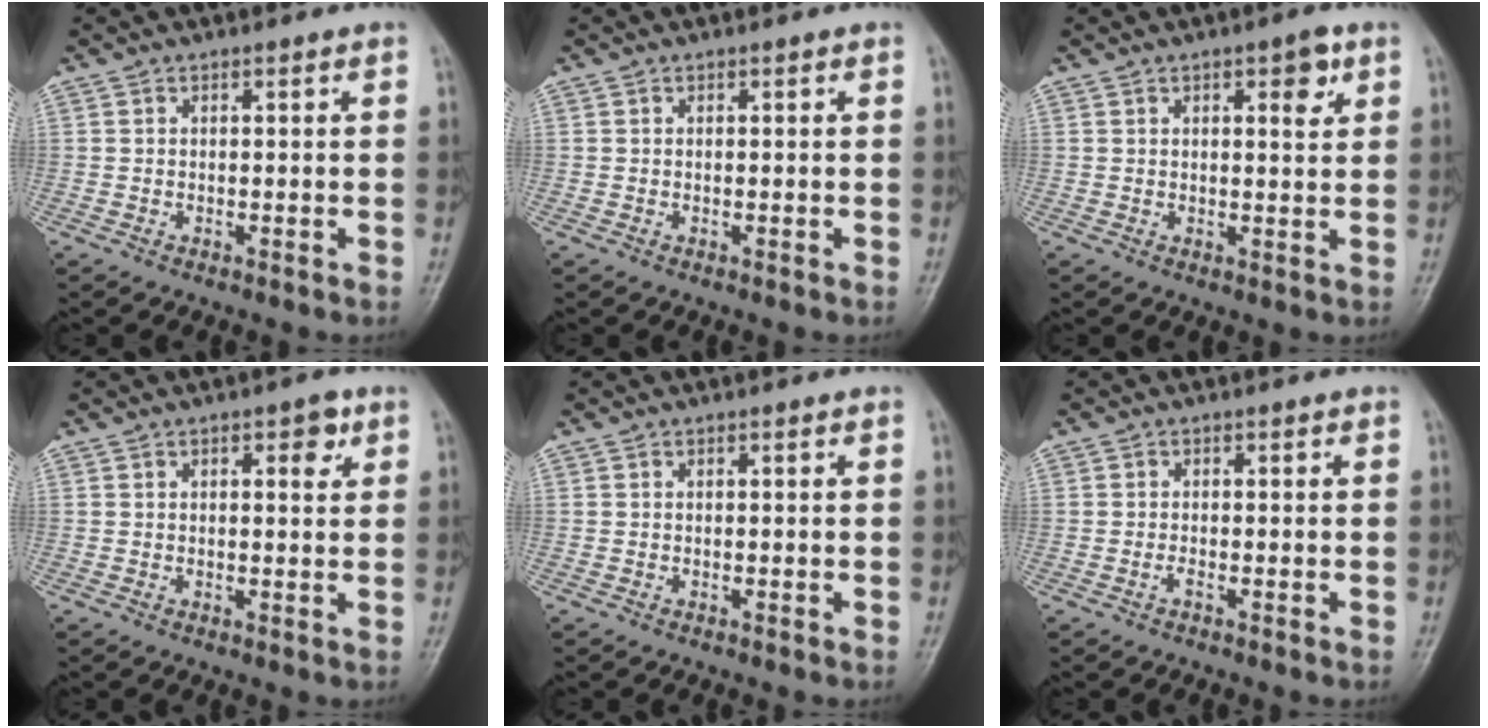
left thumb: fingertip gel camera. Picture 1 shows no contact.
{"total": 0.0}
{"total": 4.4, "force": [2.1, 1.6, 3.5], "torque": [-0.037, -0.008, 0.027]}
{"total": 3.4, "force": [1.6, 1.5, 2.6], "torque": [-0.023, -0.004, 0.018]}
{"total": 0.0}
{"total": 1.2, "force": [-0.7, 0.4, 1.0], "torque": [-0.024, 0.002, -0.016]}